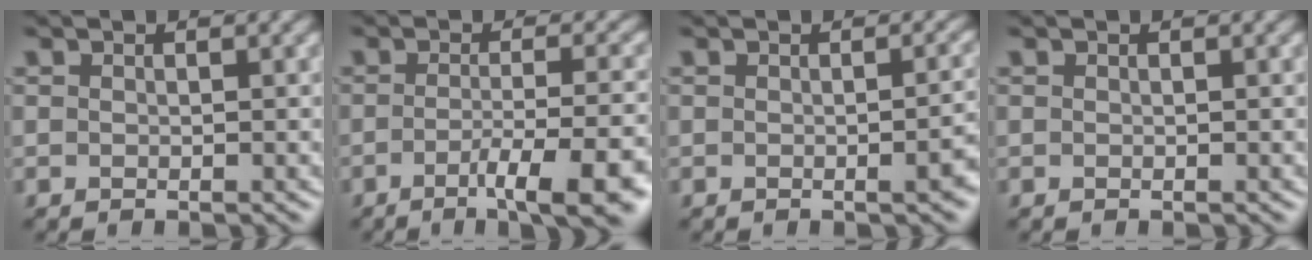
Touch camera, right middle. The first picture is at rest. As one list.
[{"total": 7.8, "force": [-3.7, 1.8, 6.7], "torque": [-0.083, -0.004, -0.056]}, {"total": 3.5, "force": [-0.6, 1.0, 3.2], "torque": [-0.031, 0.001, -0.007]}, {"total": 0.0}]